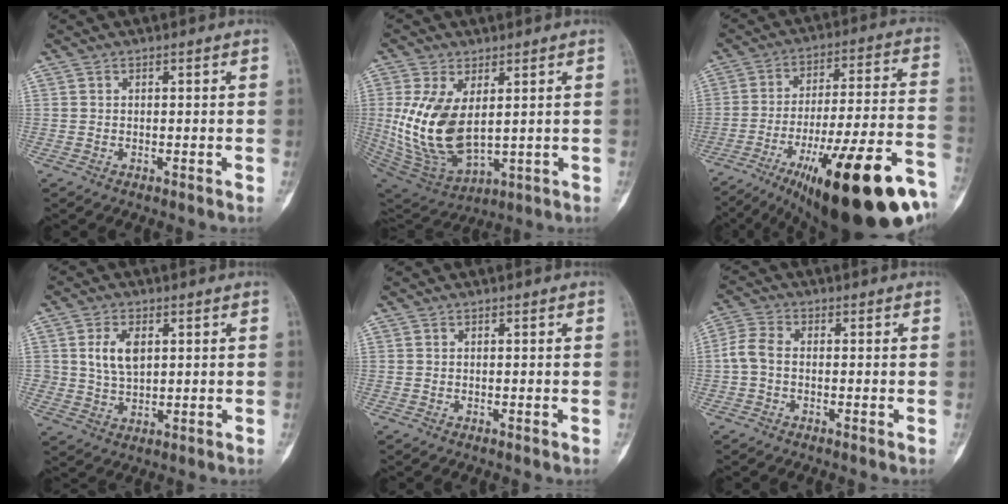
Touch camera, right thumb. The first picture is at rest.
{"total": 15.8, "force": [2.2, 8.8, 13.0], "torque": [-0.256, -0.019, 0.066]}
{"total": 30.0, "force": [-16.1, 6.6, 24.5], "torque": [-0.301, 0.049, -0.240]}
{"total": 6.4, "force": [1.7, 4.0, 4.6], "torque": [-0.076, -0.007, 0.037]}
{"total": 0.0}
{"total": 4.1, "force": [-0.6, 2.6, 3.1], "torque": [-0.073, 0.011, -0.022]}